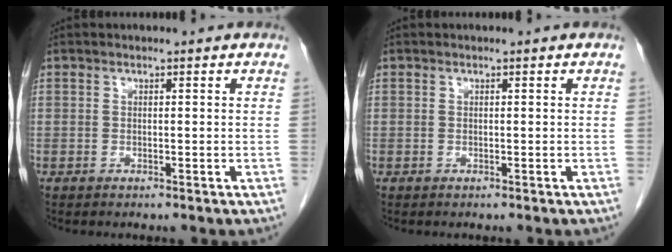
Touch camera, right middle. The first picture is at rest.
{"total": 0.0}